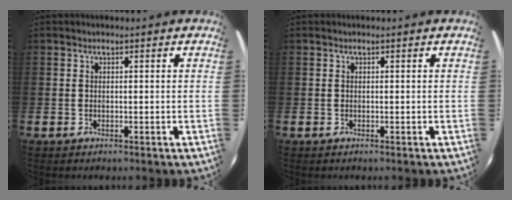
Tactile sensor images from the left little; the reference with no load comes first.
{"total": 0.0}